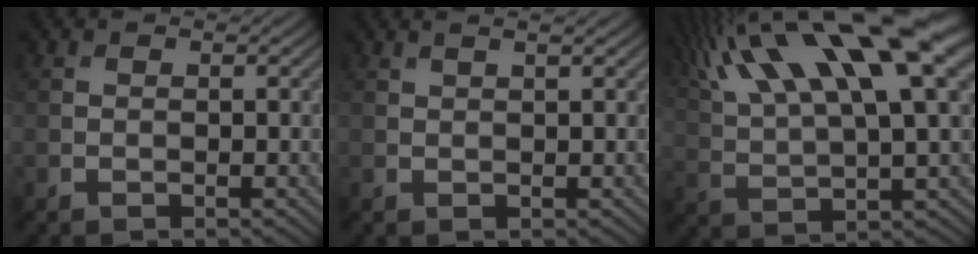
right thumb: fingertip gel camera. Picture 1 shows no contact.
{"total": 1.4, "force": [1.1, 0.0, 0.8], "torque": [-0.015, 0.004, 0.021]}
{"total": 19.2, "force": [10.4, 5.5, 15.2], "torque": [-0.307, 0.046, 0.187]}